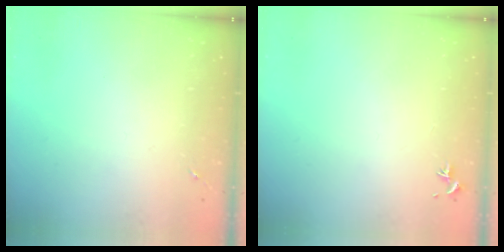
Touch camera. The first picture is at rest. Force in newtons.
{"total": 0.8, "press": 0.7, "slide": 0.3}